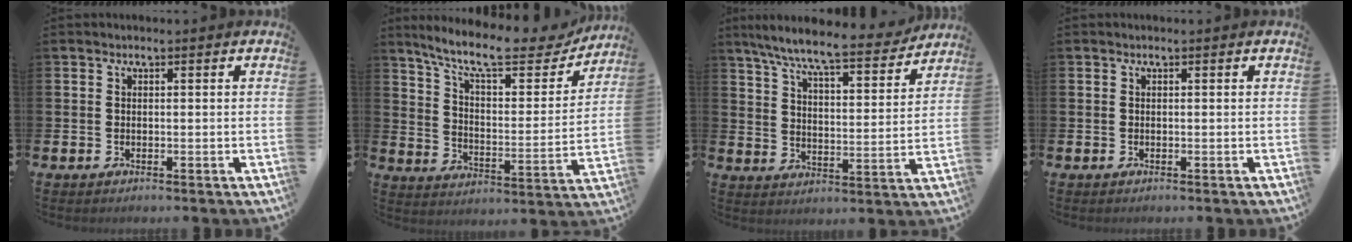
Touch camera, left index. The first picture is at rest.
{"total": 11.4, "force": [9.8, 2.7, 5.2], "torque": [-0.115, -0.066, 0.162]}
{"total": 8.7, "force": [7.9, 0.9, 3.5], "torque": [-0.091, -0.054, 0.132]}
{"total": 0.0}